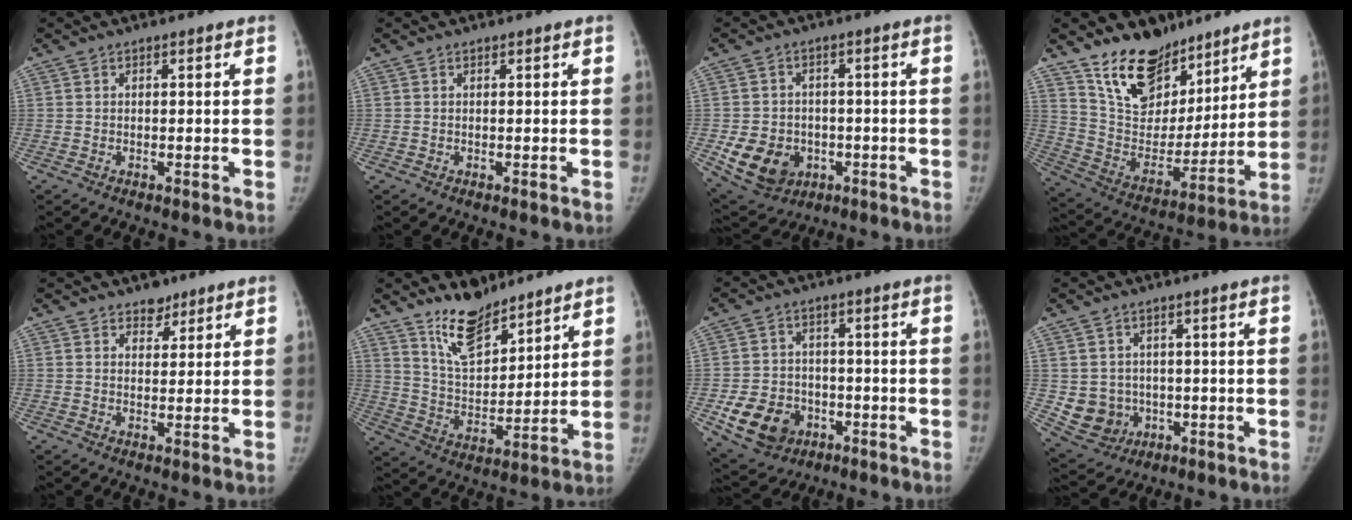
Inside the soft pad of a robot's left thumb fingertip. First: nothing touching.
{"total": 0.0}
{"total": 10.8, "force": [-2.9, 9.0, 5.4], "torque": [-0.076, 0.007, -0.032]}
{"total": 18.1, "force": [13.4, 10.2, 6.7], "torque": [-0.059, -0.089, 0.240]}
{"total": 3.1, "force": [2.3, 1.9, 0.7], "torque": [0.012, -0.015, 0.032]}
{"total": 10.6, "force": [8.5, 4.1, 4.9], "torque": [-0.063, -0.070, 0.165]}
{"total": 11.2, "force": [-4.0, 9.0, 5.3], "torque": [-0.076, 0.015, -0.056]}
{"total": 7.5, "force": [-0.6, 7.0, 2.5], "torque": [-0.015, 0.004, 0.008]}